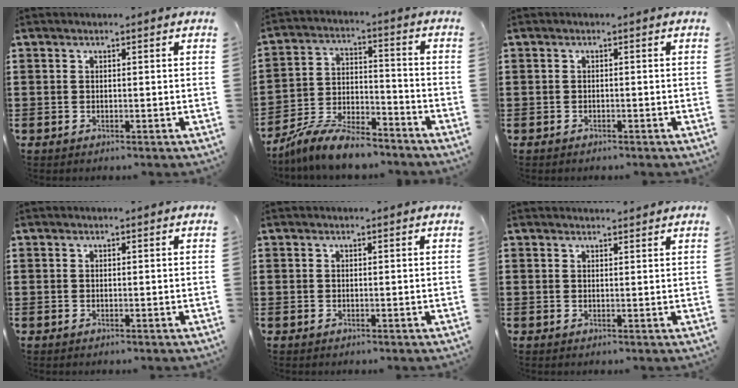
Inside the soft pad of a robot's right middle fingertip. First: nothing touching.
{"total": 8.4, "force": [-7.7, 1.6, 3.1], "torque": [-0.062, 0.017, -0.148]}
{"total": 0.7, "force": [-0.7, 0.3, 0.1], "torque": [-0.002, 0.001, -0.015]}
{"total": 0.0}
{"total": 0.0}
{"total": 1.2, "force": [1.2, -0.1, 0.1], "torque": [-0.004, 0.000, 0.023]}